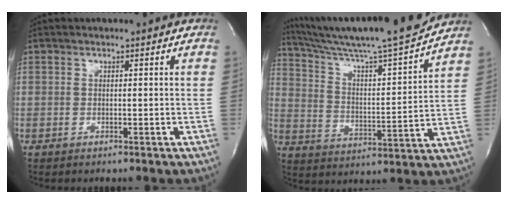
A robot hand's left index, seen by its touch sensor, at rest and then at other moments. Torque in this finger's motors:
{"motor_torque": [0.42, -0.45, 0.35, 0.12]}